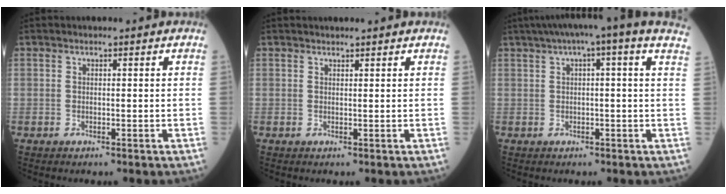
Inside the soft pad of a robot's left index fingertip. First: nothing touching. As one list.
[{"total": 1.6, "force": [1.5, 0.0, 0.5], "torque": [-0.008, 0.014, 0.024]}, {"total": 10.3, "force": [6.8, 0.2, 7.8], "torque": [-0.121, 0.046, 0.075]}]